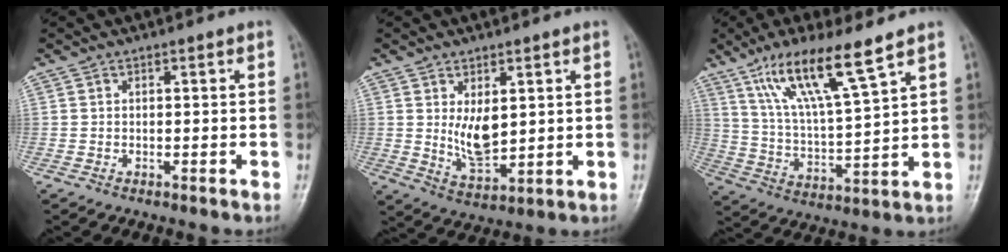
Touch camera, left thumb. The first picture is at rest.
{"total": 7.2, "force": [1.6, 3.7, 6.0], "torque": [-0.090, -0.024, 0.042]}
{"total": 14.5, "force": [9.1, 2.2, 11.0], "torque": [-0.203, -0.038, 0.181]}